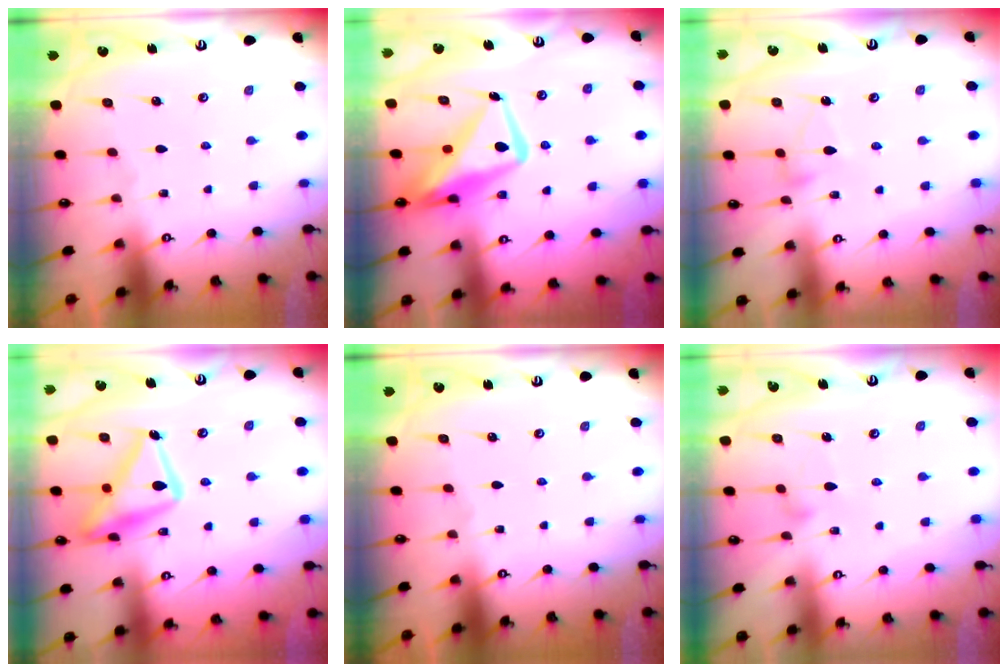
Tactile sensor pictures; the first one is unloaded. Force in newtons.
{"total": 15.5, "press": 15.4, "slide": 1.1}
{"total": 4.6, "press": 4.6, "slide": 0.3}
{"total": 19.3, "press": 19.3, "slide": 1.3}
{"total": 0.0}
{"total": 8.4, "press": 8.4, "slide": 0.5}